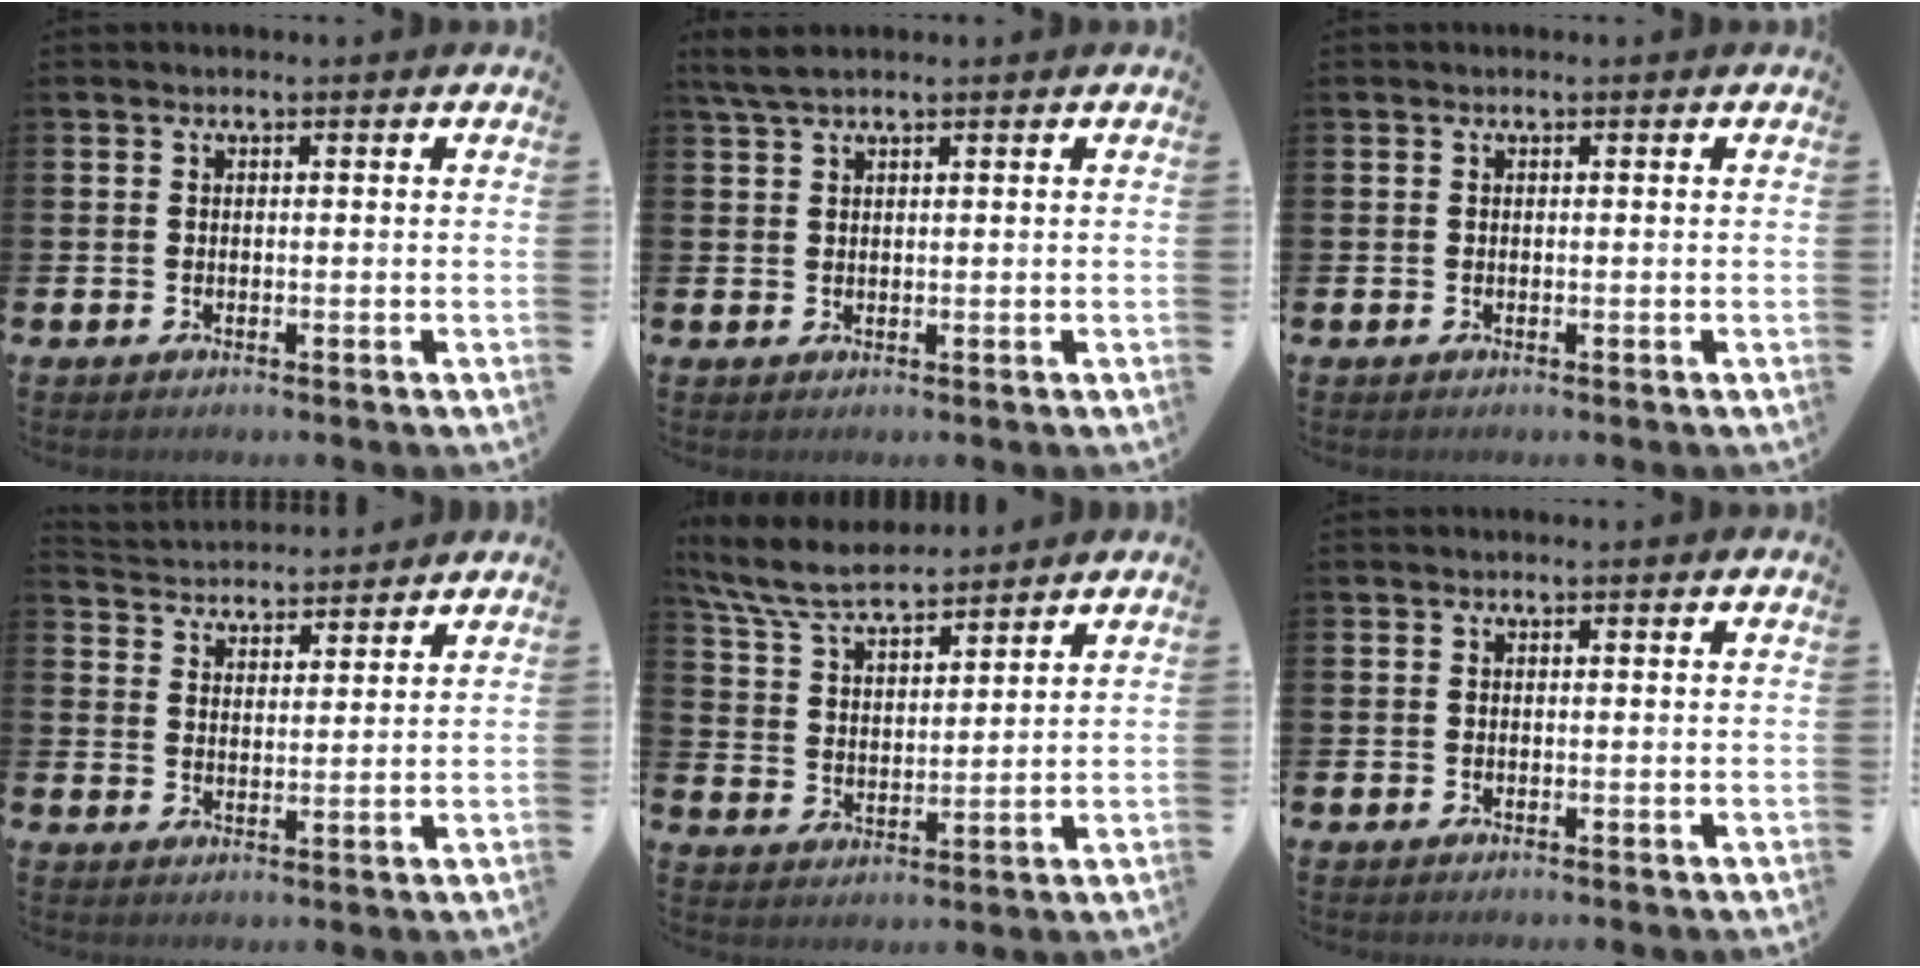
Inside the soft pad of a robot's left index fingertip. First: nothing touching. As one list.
[{"total": 2.5, "force": [2.0, 0.5, 1.4], "torque": [-0.035, 0.005, 0.038]}, {"total": 0.0}, {"total": 4.2, "force": [4.1, 0.6, -0.6], "torque": [-0.008, -0.029, 0.075]}, {"total": 7.9, "force": [7.3, 1.6, 2.6], "torque": [-0.079, -0.031, 0.132]}, {"total": 0.0}]